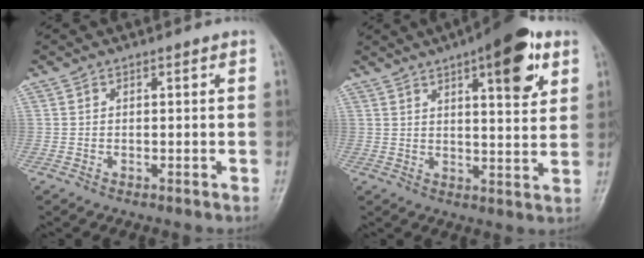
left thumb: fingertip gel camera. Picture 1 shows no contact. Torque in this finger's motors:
{"motor_torque": [2.11, 1.33, 1.74, -0.99, 0.28]}